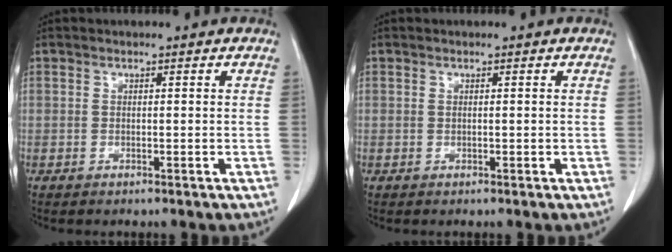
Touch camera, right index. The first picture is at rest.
{"total": 0.0}